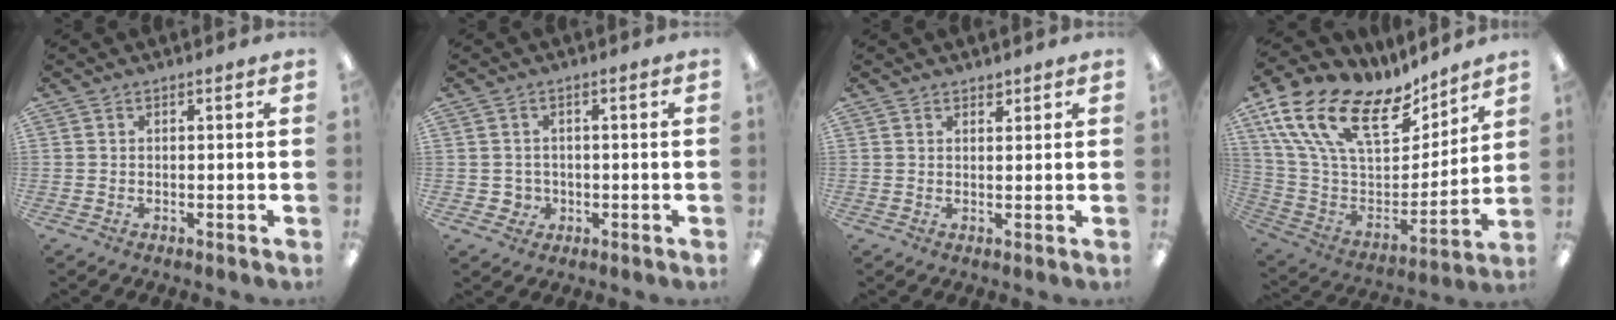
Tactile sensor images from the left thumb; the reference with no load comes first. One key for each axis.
{"total": 2.8, "fx": -0.3, "fy": 2.8, "fz": 0.5, "tx": -0.005, "ty": 0.000, "tz": -0.008}
{"total": 1.5, "fx": 1.4, "fy": 0.7, "fz": 0.2, "tx": 0.003, "ty": -0.006, "tz": 0.025}
{"total": 21.6, "fx": 12.3, "fy": 11.4, "fz": 13.7, "tx": -0.275, "ty": -0.073, "tz": 0.221}